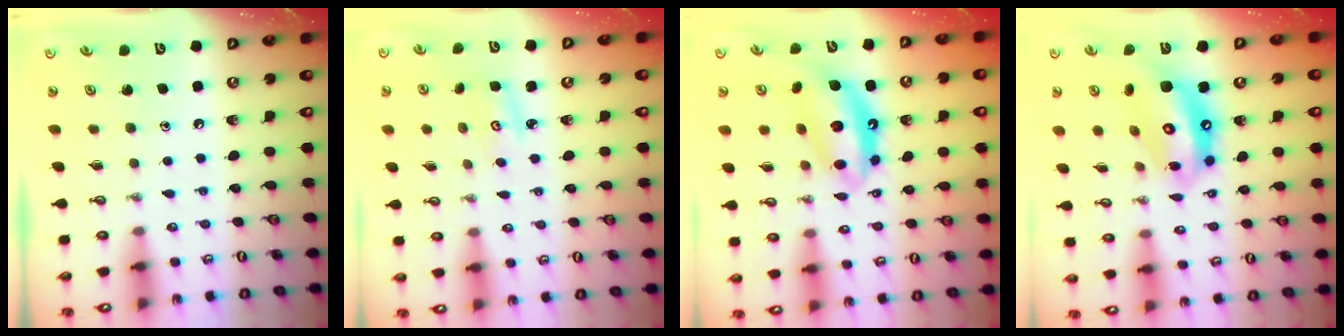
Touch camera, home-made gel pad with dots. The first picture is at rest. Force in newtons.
{"total": 2.8, "press": 2.8, "slide": 0.3}
{"total": 12.0, "press": 12.0, "slide": 0.9}
{"total": 15.0, "press": 14.9, "slide": 1.3}